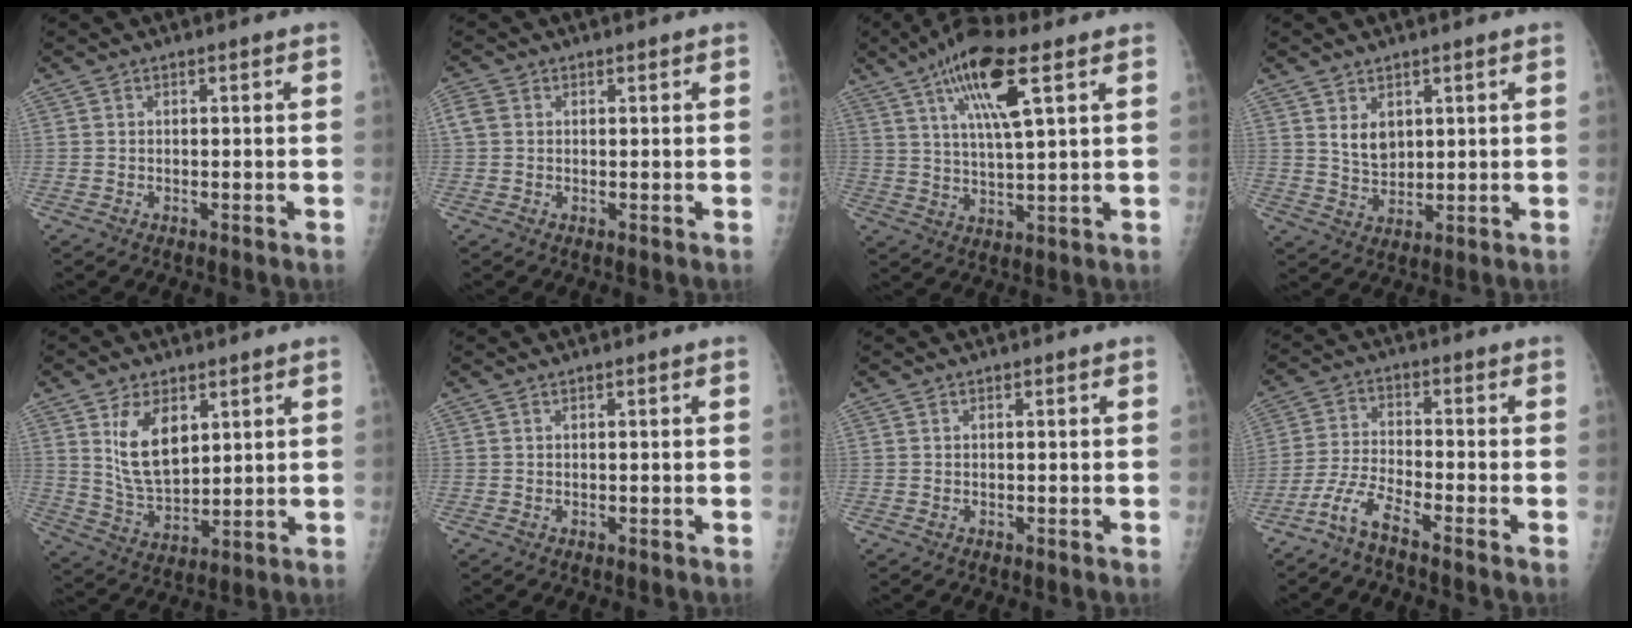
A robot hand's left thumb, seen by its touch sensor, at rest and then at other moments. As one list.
[{"total": 2.5, "force": [0.7, 2.0, 1.3], "torque": [-0.033, 0.006, 0.013]}, {"total": 12.3, "force": [5.8, 2.8, 10.5], "torque": [-0.193, -0.014, 0.104]}, {"total": 4.8, "force": [2.0, 3.2, 3.0], "torque": [-0.038, -0.021, 0.046]}, {"total": 10.8, "force": [4.3, 6.2, 7.8], "torque": [-0.115, -0.028, 0.094]}, {"total": 0.0}, {"total": 0.0}, {"total": 5.6, "force": [-4.5, 0.2, 3.2], "torque": [-0.082, 0.016, -0.101]}]